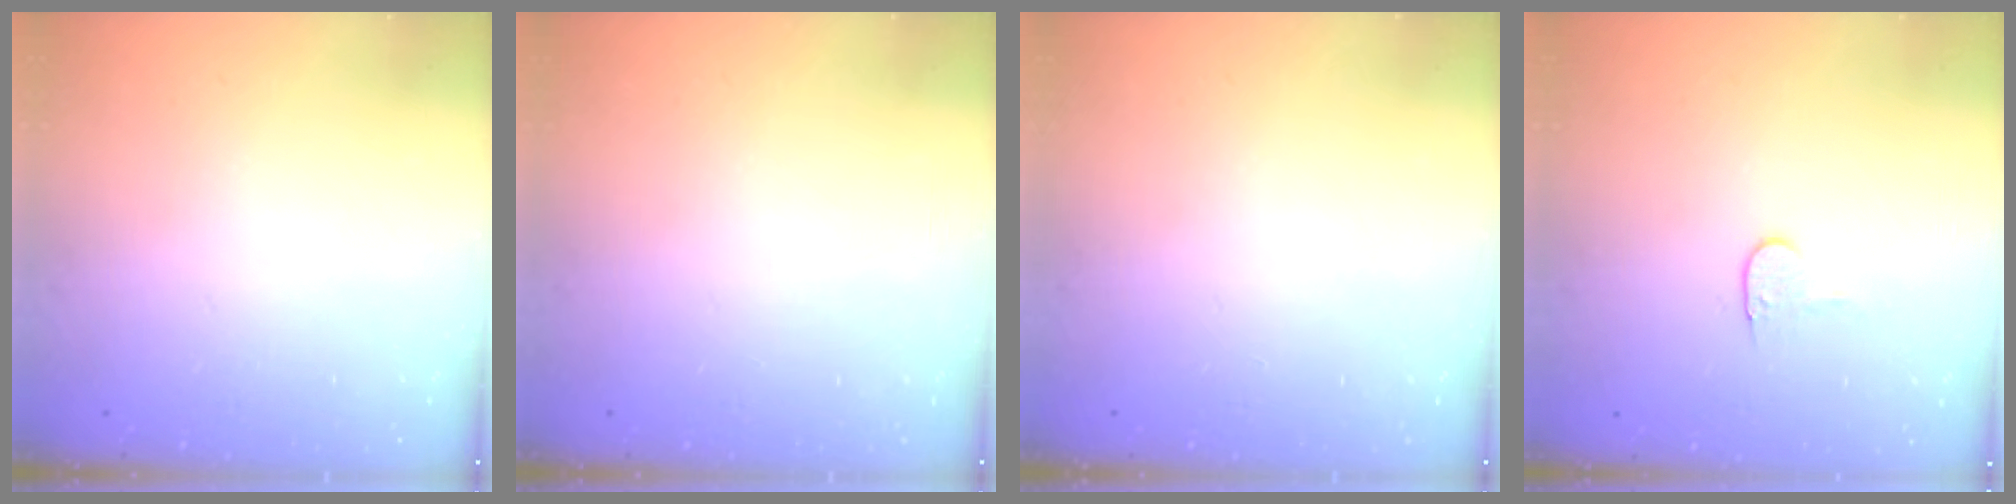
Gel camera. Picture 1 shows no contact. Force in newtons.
{"total": 0.0}
{"total": 0.0}
{"total": 3.8, "press": 3.7, "slide": 0.4}